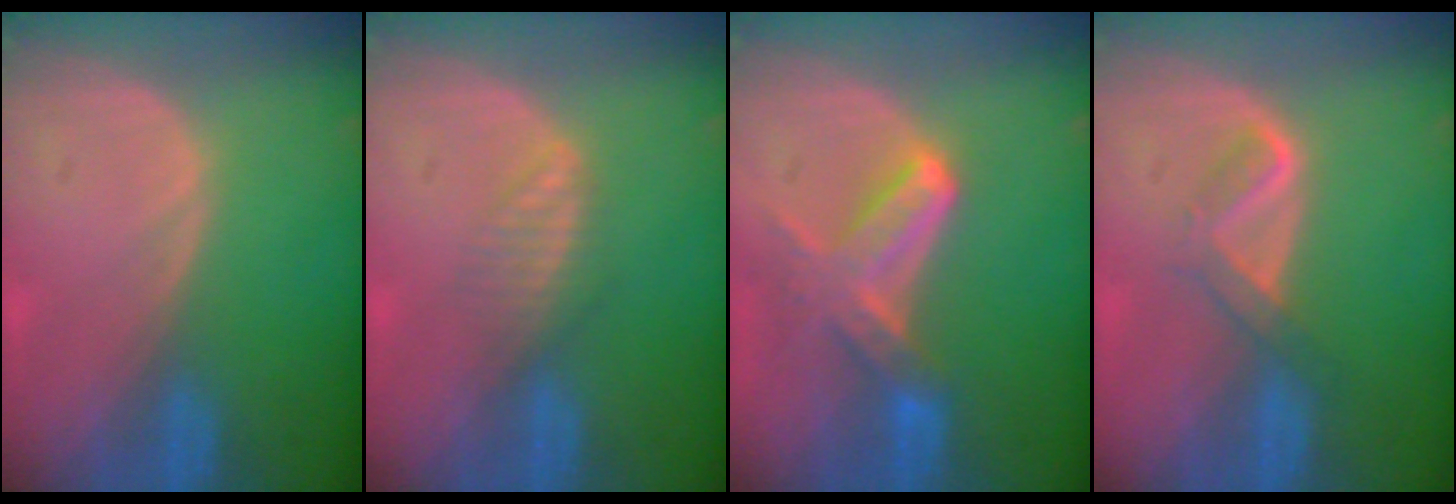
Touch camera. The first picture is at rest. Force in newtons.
{"total": 2.7, "press": 2.7, "slide": 0.2}
{"total": 6.4, "press": 6.4, "slide": 0.6}
{"total": 3.5, "press": 3.4, "slide": 0.6}